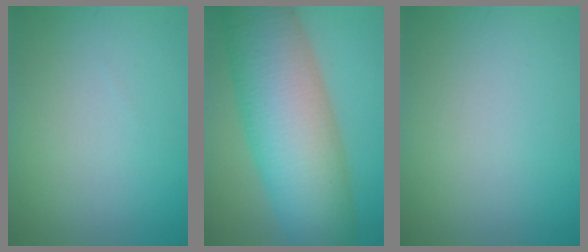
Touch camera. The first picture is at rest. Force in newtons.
{"total": 14.3, "press": 14.3, "slide": 0.2}
{"total": 0.0}